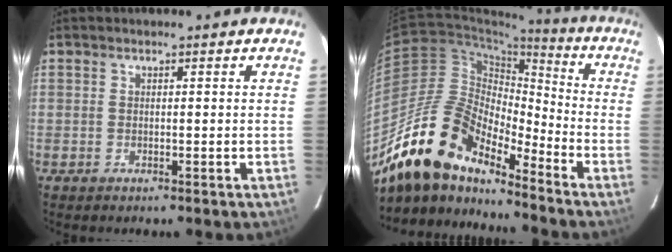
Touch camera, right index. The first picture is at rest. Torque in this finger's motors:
{"motor_torque": [1.04, -1.10, 1.05, 0.21]}